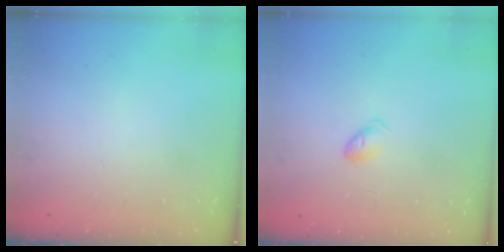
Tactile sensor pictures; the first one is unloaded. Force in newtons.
{"total": 5.3, "press": 5.2, "slide": 0.9}